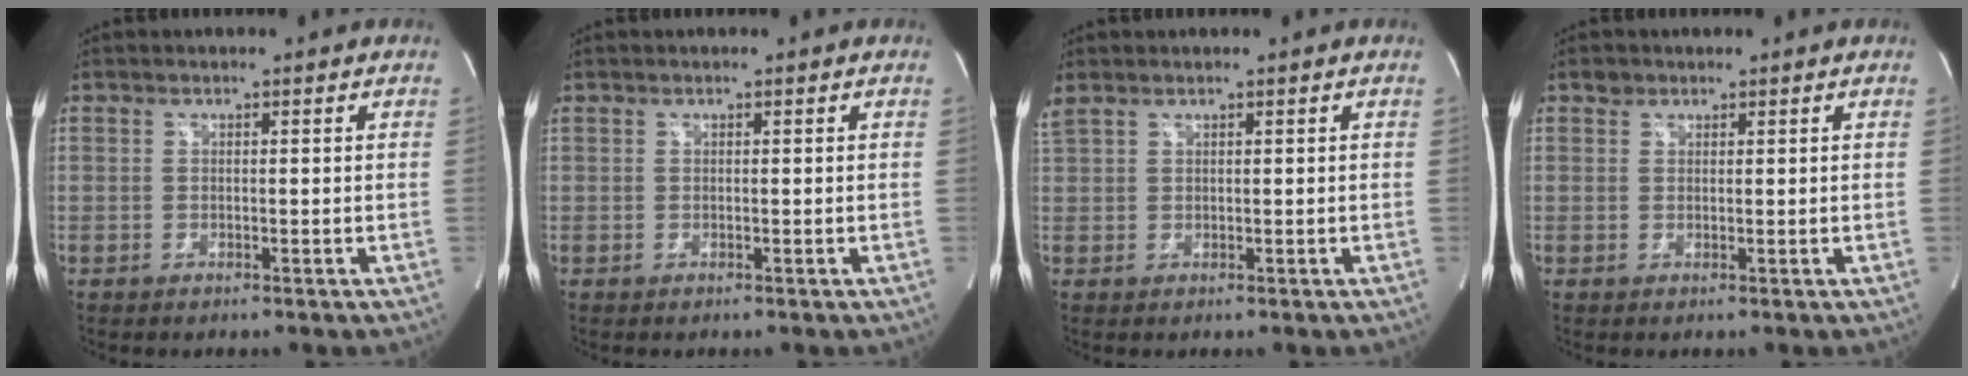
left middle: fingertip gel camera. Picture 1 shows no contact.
{"total": 0.0}
{"total": 2.0, "force": [1.6, 0.7, 0.9], "torque": [-0.041, 0.026, 0.046]}
{"total": 1.2, "force": [0.8, 0.8, 0.1], "torque": [0.002, 0.005, 0.012]}